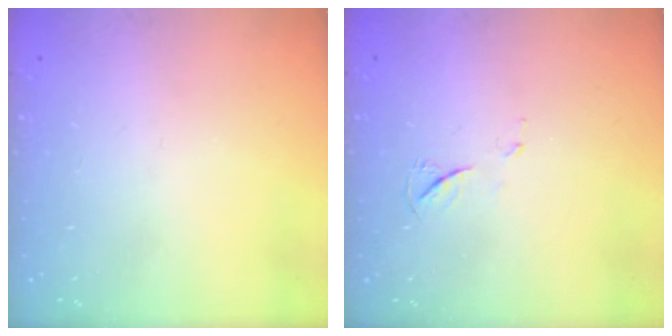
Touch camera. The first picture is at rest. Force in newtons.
{"total": 4.5, "press": 4.5, "slide": 0.6}